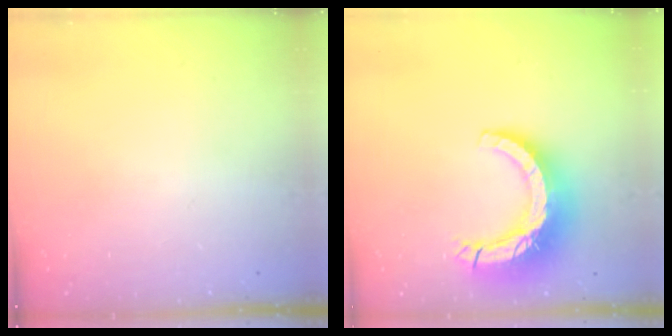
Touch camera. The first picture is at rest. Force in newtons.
{"total": 14.0, "press": 13.9, "slide": 1.3}